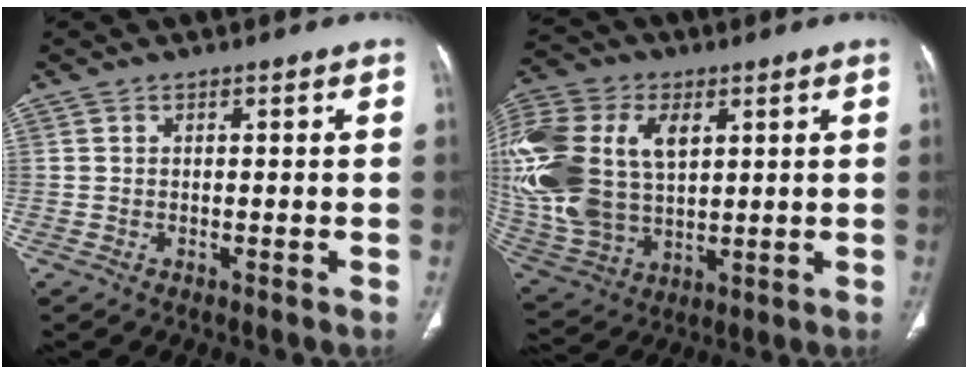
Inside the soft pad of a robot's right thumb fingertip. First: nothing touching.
{"total": 26.8, "force": [5.8, 17.6, 19.4], "torque": [-0.452, 0.013, 0.120]}